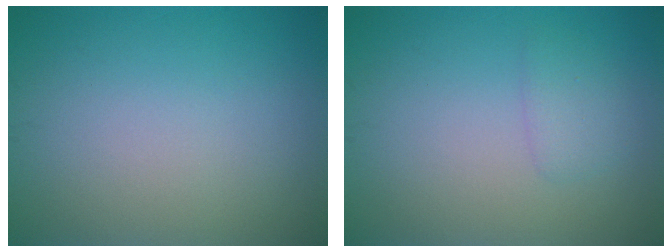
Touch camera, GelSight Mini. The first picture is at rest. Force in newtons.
{"total": 1.4, "press": 1.4, "slide": 0.1}